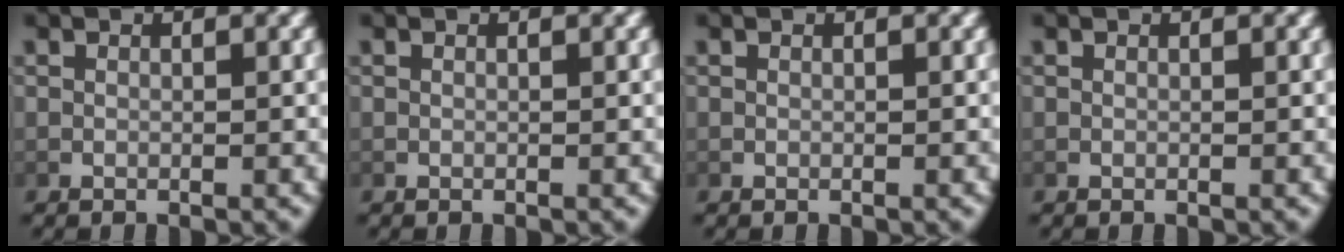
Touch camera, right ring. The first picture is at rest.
{"total": 0.0}
{"total": 0.0}
{"total": 0.0}